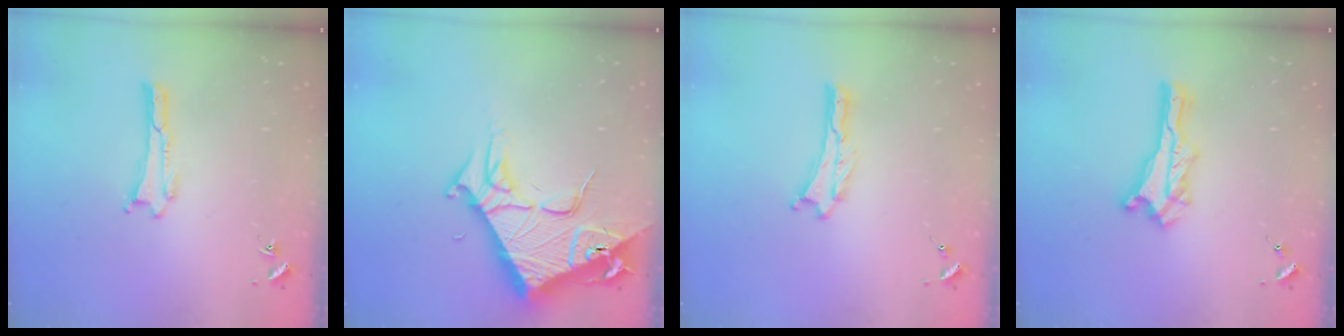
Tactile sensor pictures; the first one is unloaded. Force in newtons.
{"total": 9.2, "press": 9.2, "slide": 0.9}
{"total": 0.0}
{"total": 0.6, "press": 0.5, "slide": 0.2}